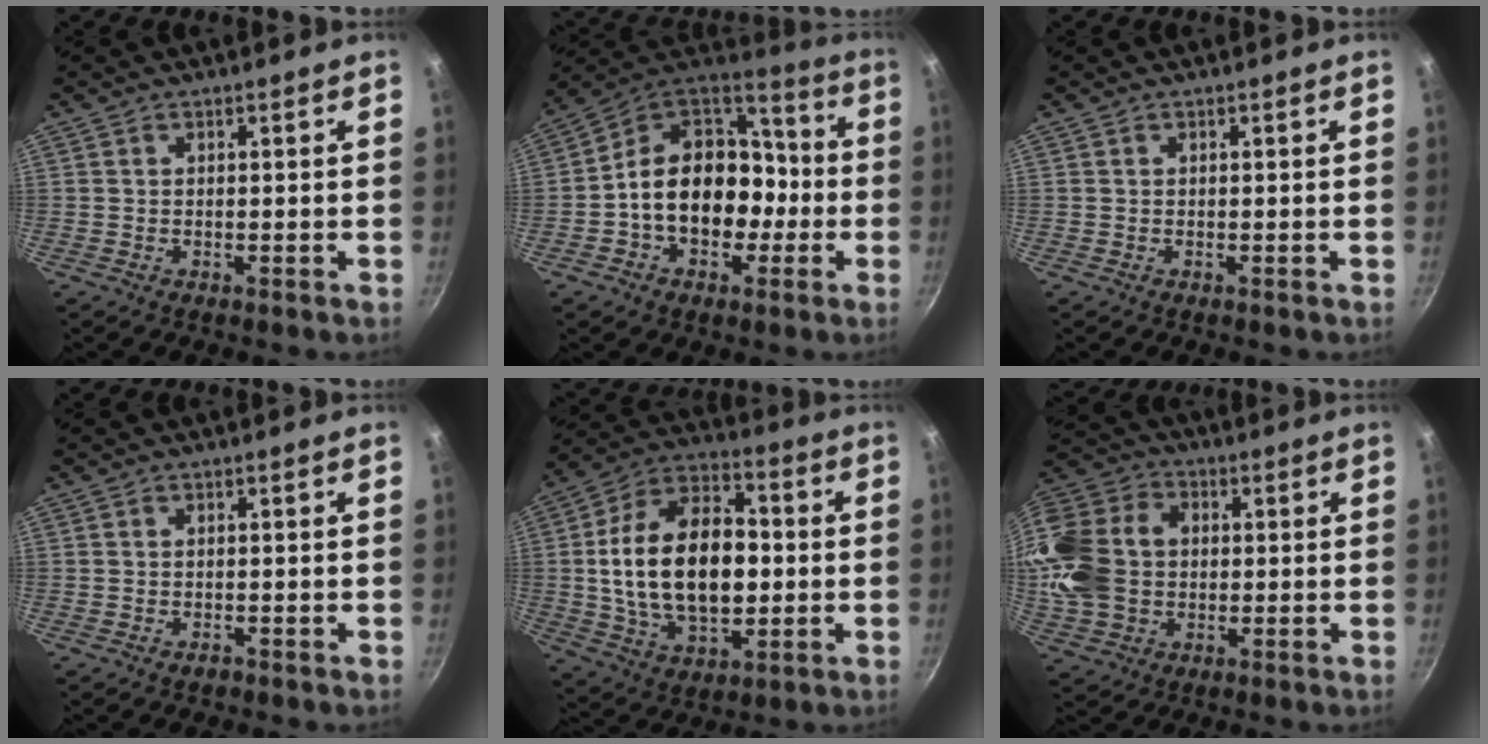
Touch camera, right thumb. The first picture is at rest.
{"total": 17.9, "force": [-3.3, 13.5, 11.4], "torque": [-0.141, 0.058, -0.064]}
{"total": 0.0}
{"total": 0.8, "force": [-0.6, 0.4, 0.2], "torque": [-0.005, 0.005, -0.006]}
{"total": 22.4, "force": [-0.2, 13.7, 17.7], "torque": [-0.287, 0.022, -0.004]}
{"total": 18.9, "force": [0.4, 14.8, 11.9], "torque": [-0.237, 0.033, 0.002]}